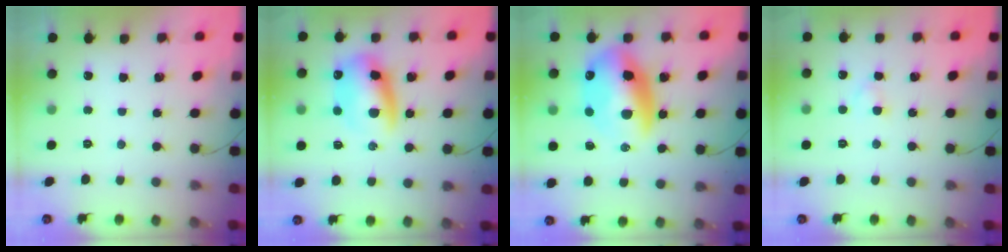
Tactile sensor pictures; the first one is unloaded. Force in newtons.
{"total": 12.2, "press": 11.9, "slide": 2.7}
{"total": 16.1, "press": 15.6, "slide": 3.8}
{"total": 2.3, "press": 2.0, "slide": 1.0}